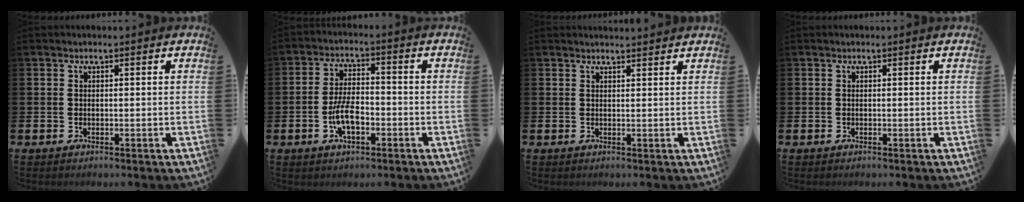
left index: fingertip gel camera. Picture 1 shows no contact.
{"total": 5.4, "force": [-1.8, 2.5, 4.4], "torque": [-0.085, 0.003, -0.038]}
{"total": 1.5, "force": [1.5, 0.0, 0.0], "torque": [0.008, -0.010, 0.025]}
{"total": 0.0}